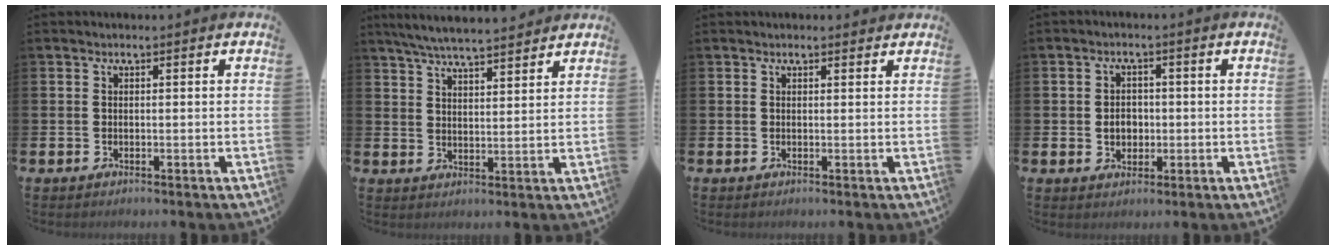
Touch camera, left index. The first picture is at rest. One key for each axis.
{"total": 5.9, "fx": 5.7, "fy": 0.4, "fz": 1.5, "tx": -0.055, "ty": -0.021, "tz": 0.104}
{"total": 0.7, "fx": 0.7, "fy": 0.1, "fz": 0.2, "tx": 0.005, "ty": -0.001, "tz": 0.011}
{"total": 2.8, "fx": -0.2, "fy": 2.4, "fz": 1.6, "tx": -0.012, "ty": -0.003, "tz": -0.012}